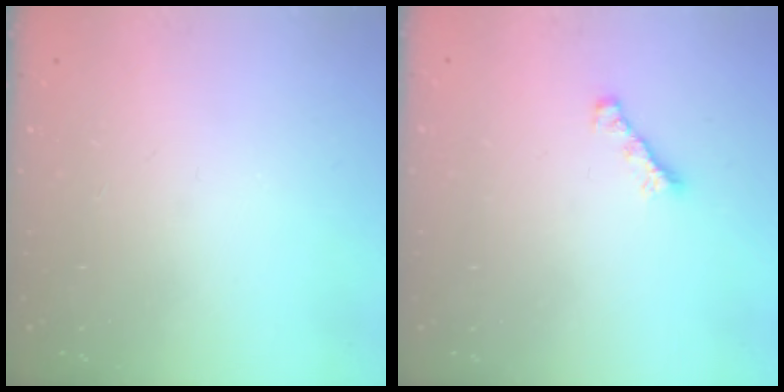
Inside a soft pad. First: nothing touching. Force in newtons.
{"total": 1.6, "press": 1.4, "slide": 0.6}